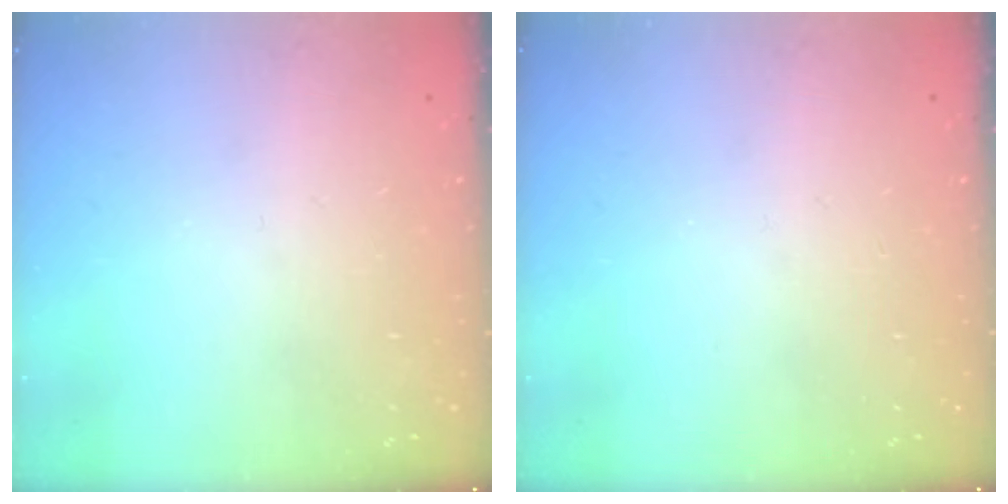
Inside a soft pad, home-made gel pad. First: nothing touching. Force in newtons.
{"total": 0.0}